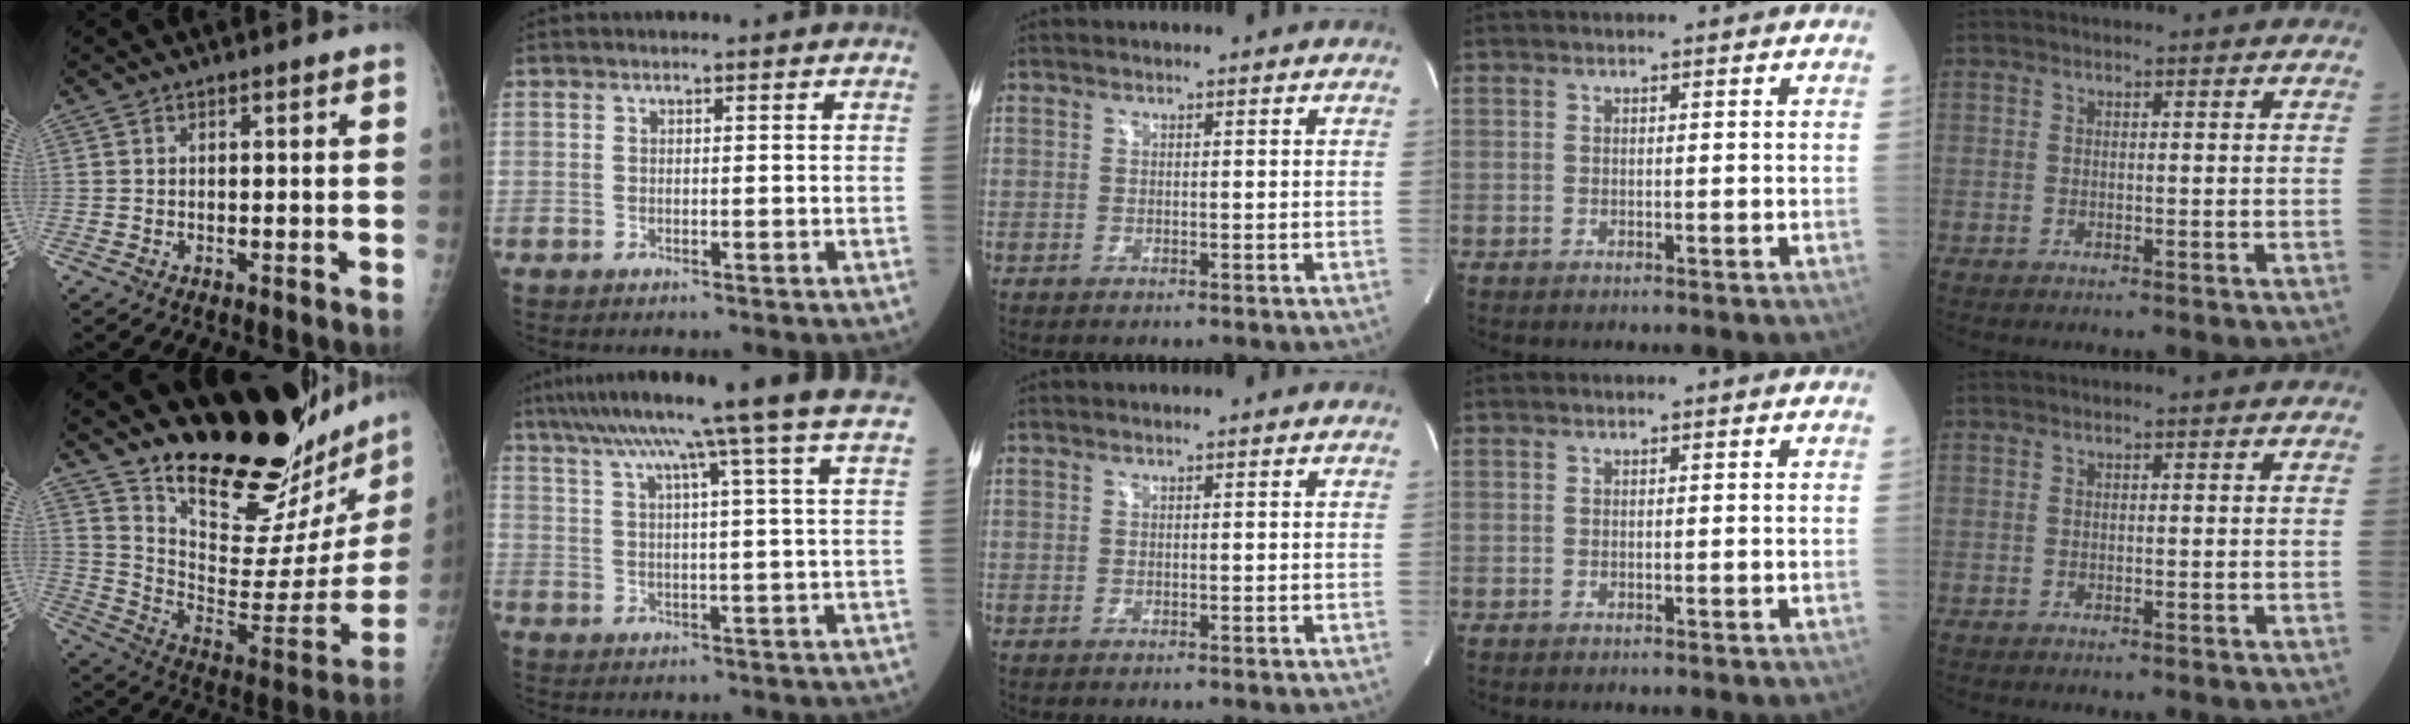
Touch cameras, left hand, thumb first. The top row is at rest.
{"thumb": {"total": 27.9, "force": [24.5, 6.0, 12.0], "torque": [-0.149, -0.202, 0.354]}, "index": {"total": 19.0, "force": [15.1, -3.1, 11.2], "torque": [-0.183, -0.018, 0.192]}}